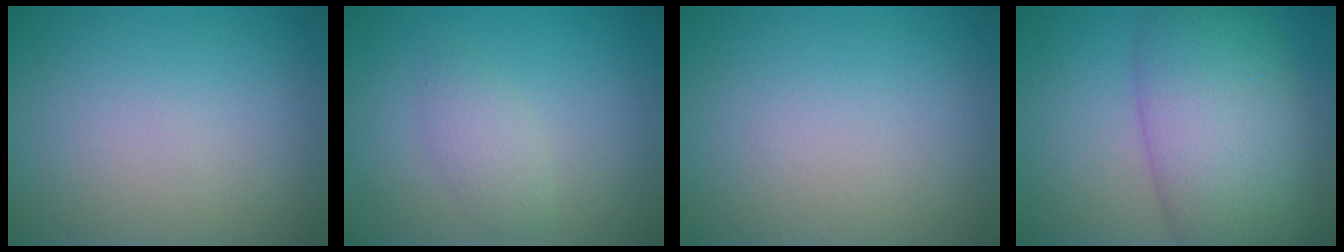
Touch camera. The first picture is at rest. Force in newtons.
{"total": 1.9, "press": 1.9, "slide": 0.1}
{"total": 0.0}
{"total": 10.2, "press": 10.2, "slide": 0.4}